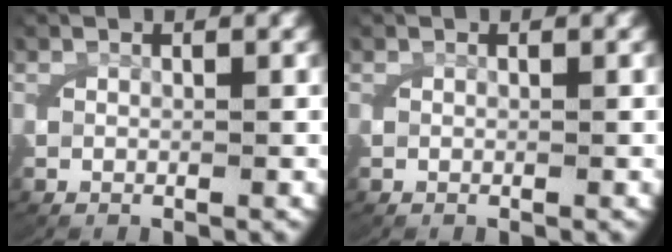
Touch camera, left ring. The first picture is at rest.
{"total": 0.0}